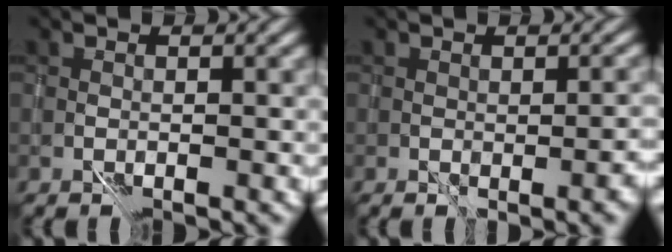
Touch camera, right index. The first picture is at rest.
{"total": 2.2, "force": [0.2, 0.5, 2.1], "torque": [-0.020, 0.005, 0.015]}